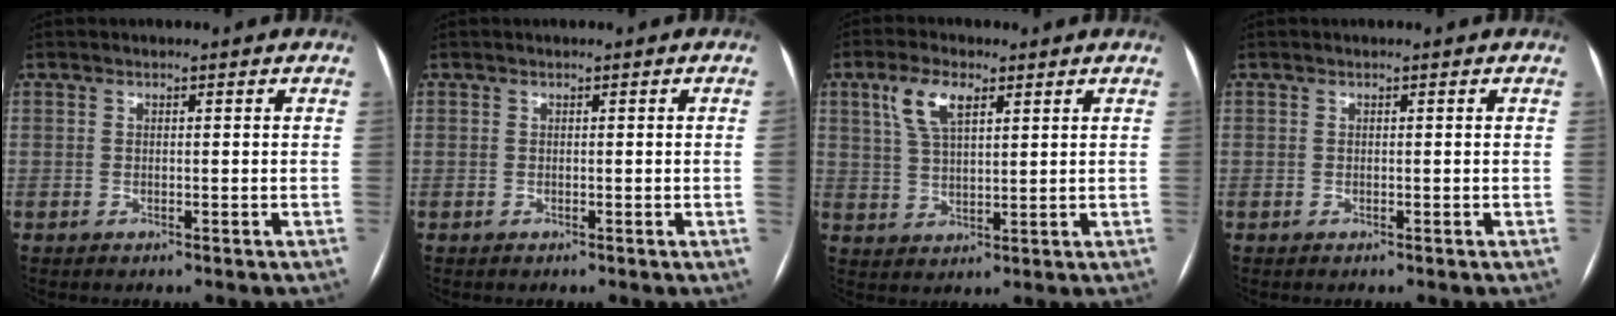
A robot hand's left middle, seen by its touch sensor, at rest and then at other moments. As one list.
[{"total": 0.9, "force": [-0.2, -0.4, 0.8], "torque": [-0.005, 0.001, -0.004]}, {"total": 6.4, "force": [3.2, 2.4, 4.9], "torque": [-0.105, 0.014, 0.065]}, {"total": 0.0}]